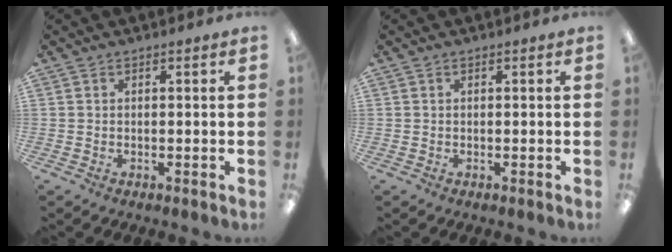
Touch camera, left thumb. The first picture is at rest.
{"total": 0.0}